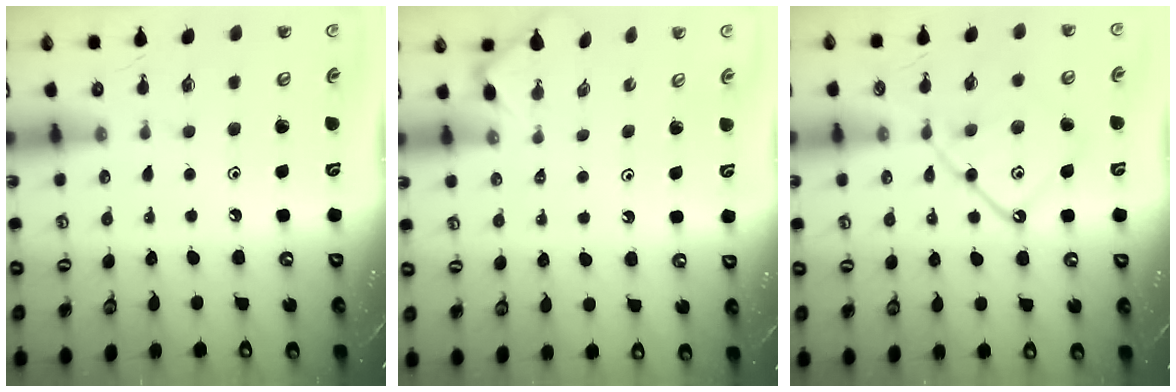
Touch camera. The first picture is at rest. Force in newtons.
{"total": 1.6, "press": 1.5, "slide": 0.4}
{"total": 12.4, "press": 12.4, "slide": 1.3}